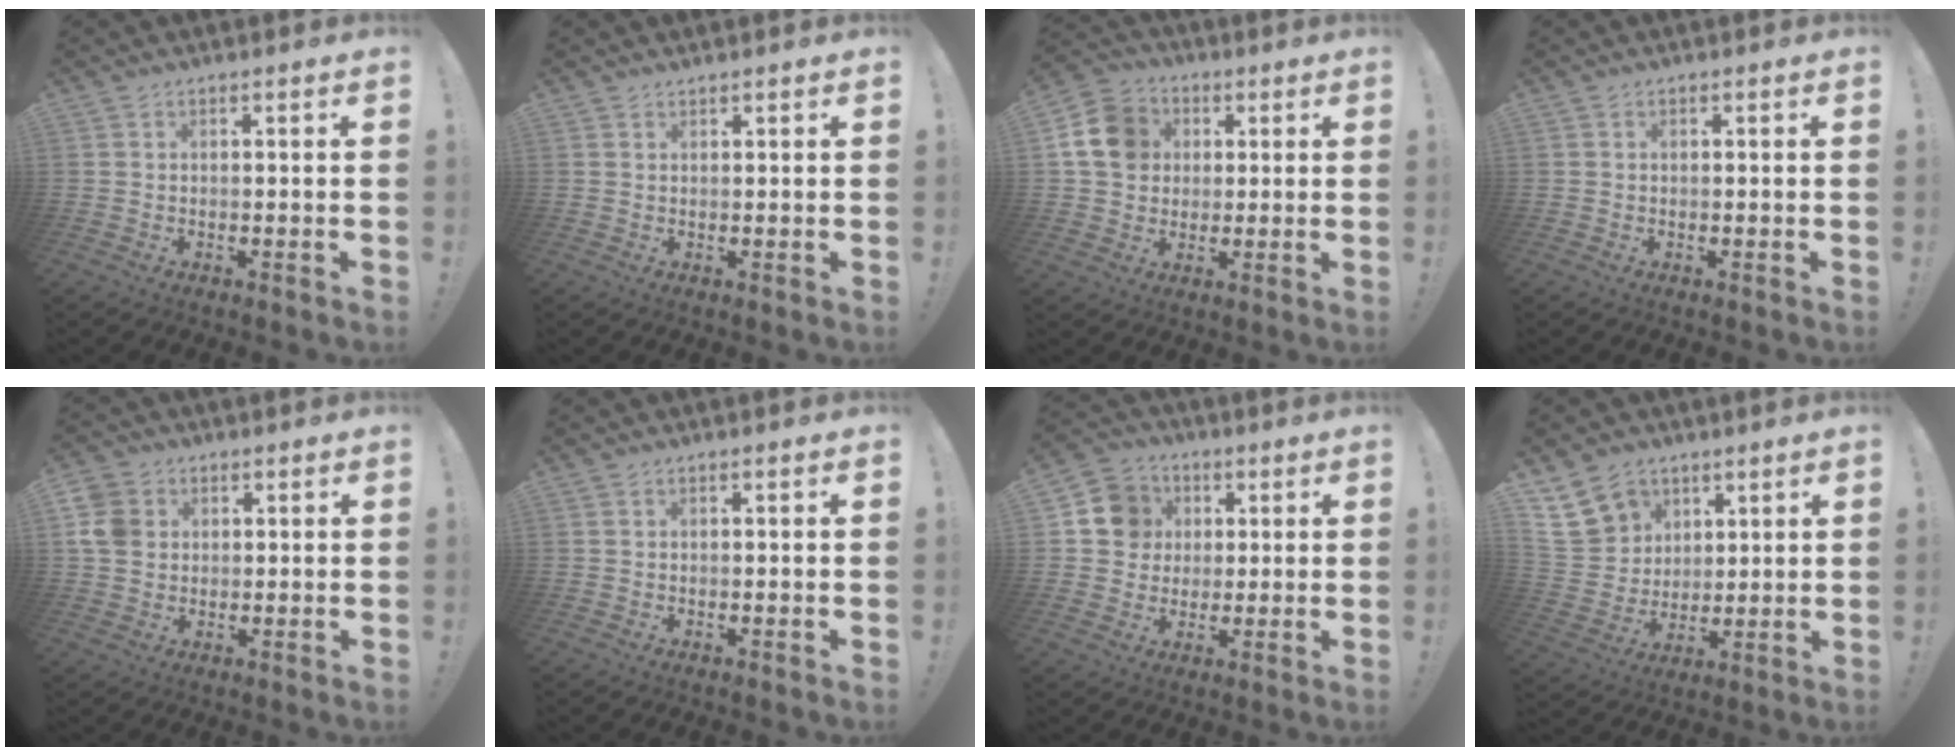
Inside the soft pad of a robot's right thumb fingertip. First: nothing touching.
{"total": 1.0, "force": [0.9, 0.2, -0.1], "torque": [0.009, -0.003, 0.017]}
{"total": 13.5, "force": [2.9, 11.6, 6.2], "torque": [-0.091, 0.004, 0.064]}
{"total": 0.0}
{"total": 7.9, "force": [1.8, 6.9, 3.5], "torque": [-0.071, 0.004, 0.038]}
{"total": 0.0}
{"total": 11.2, "force": [2.3, 10.5, 3.2], "torque": [-0.029, 0.002, 0.050]}
{"total": 13.5, "force": [7.5, 10.4, 4.3], "torque": [-0.074, -0.038, 0.156]}